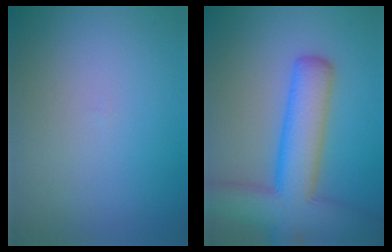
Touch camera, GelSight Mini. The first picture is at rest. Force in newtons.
{"total": 9.4, "press": 9.4, "slide": 0.5}